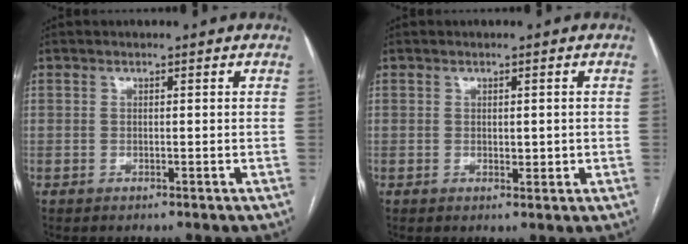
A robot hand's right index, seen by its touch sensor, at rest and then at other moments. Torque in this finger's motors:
{"motor_torque": [-0.12, 0.07, 0.02, 0.00]}